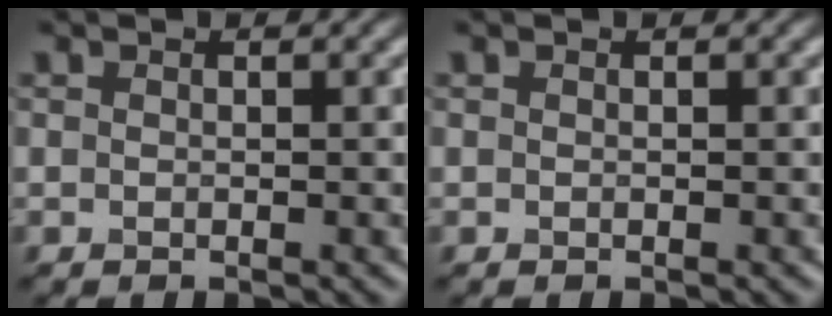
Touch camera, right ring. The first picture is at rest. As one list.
[{"total": 0.0}]